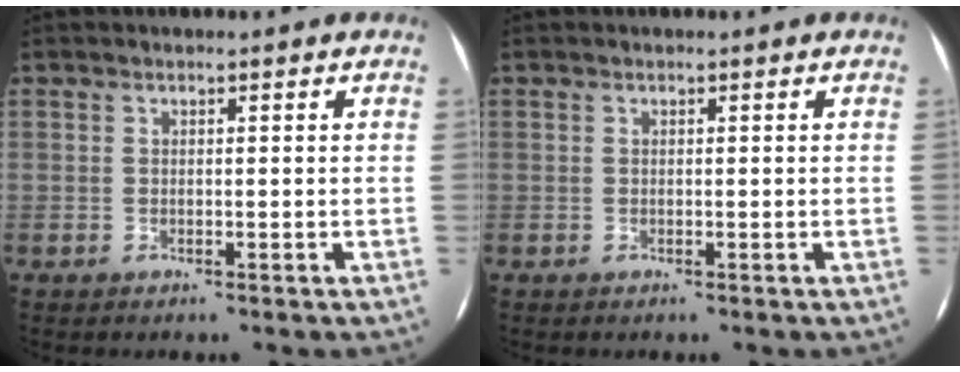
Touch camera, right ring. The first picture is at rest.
{"total": 0.0}